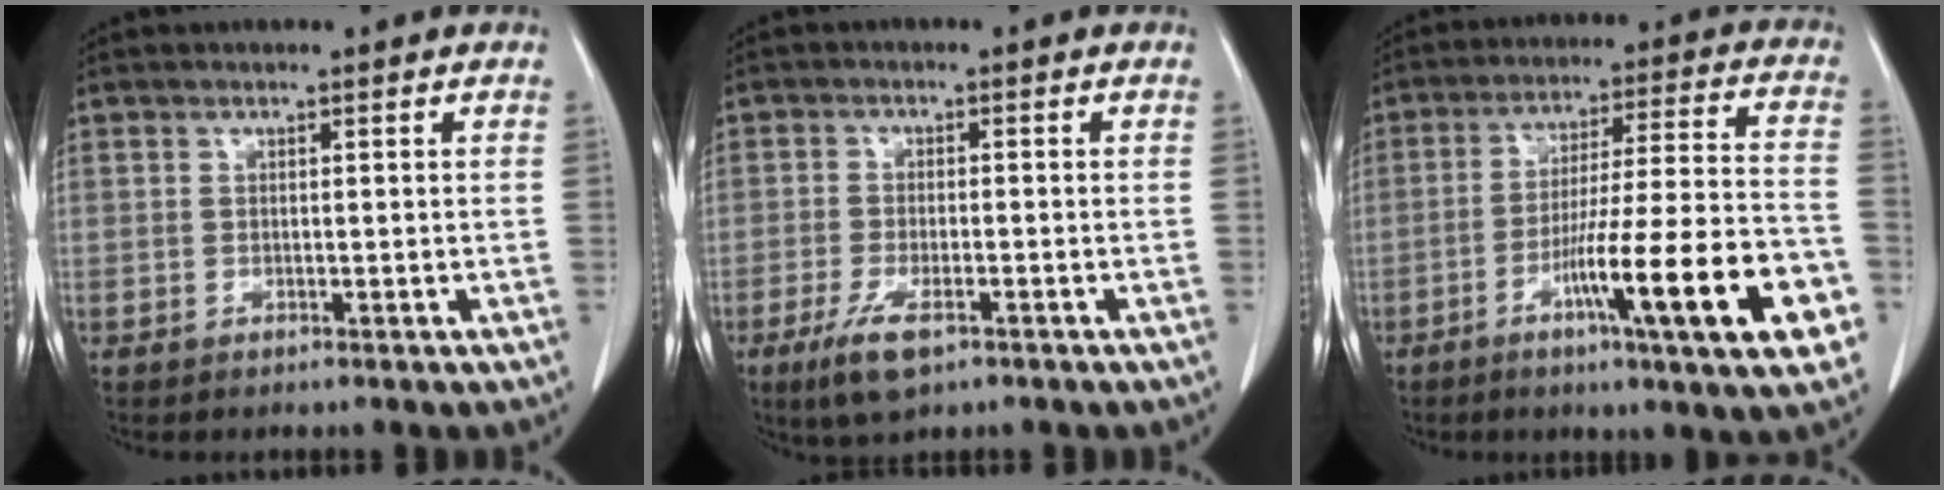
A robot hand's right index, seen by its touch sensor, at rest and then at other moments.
{"total": 6.1, "force": [-3.5, 1.8, 4.6], "torque": [-0.094, -0.013, -0.059]}
{"total": 19.8, "force": [-8.0, 0.7, 18.1], "torque": [-0.243, -0.007, -0.120]}